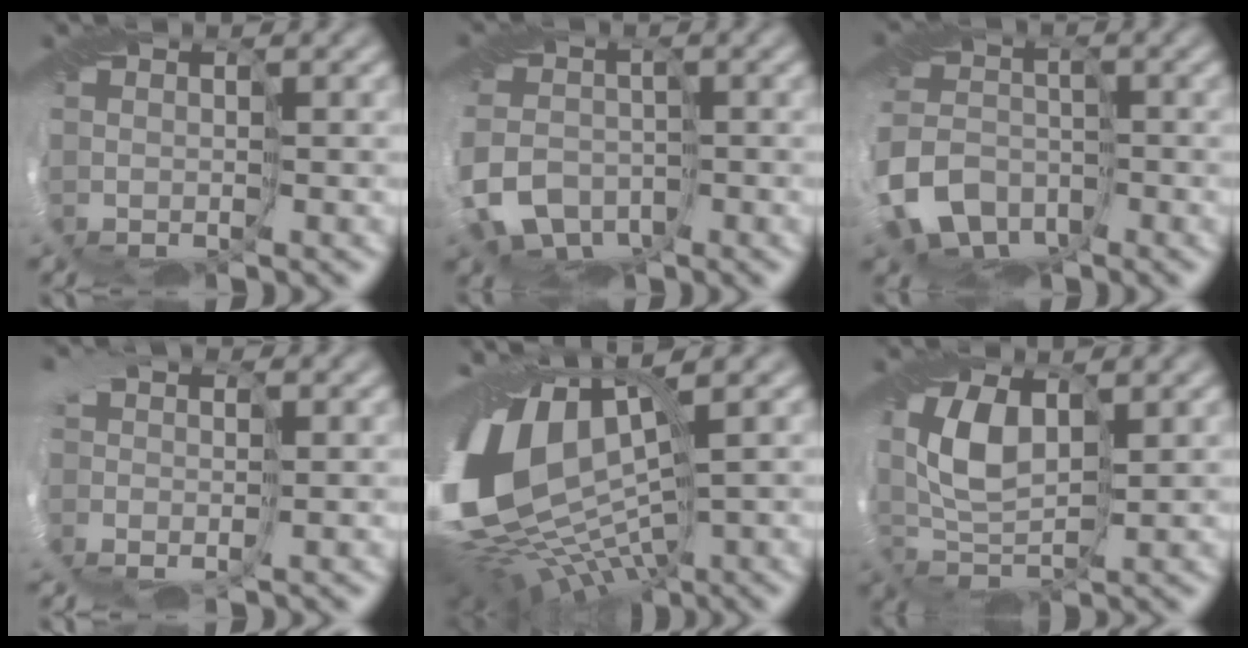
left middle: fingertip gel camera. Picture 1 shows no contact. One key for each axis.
{"total": 5.6, "fx": -3.3, "fy": 3.9, "fz": 2.3, "tx": -0.042, "ty": -0.007, "tz": -0.067}
{"total": 7.5, "fx": -4.7, "fy": 5.0, "fz": 3.1, "tx": -0.061, "ty": -0.012, "tz": -0.100}
{"total": 2.5, "fx": -0.5, "fy": 1.6, "fz": 1.9, "tx": -0.027, "ty": 0.004, "tz": -0.016}
{"total": 17.0, "fx": -0.5, "fy": 9.4, "fz": 14.1, "tx": -0.278, "ty": -0.035, "tz": 0.016}
{"total": 4.7, "fx": 0.6, "fy": 2.7, "fz": 3.9, "tx": -0.089, "ty": 0.006, "tz": 0.009}